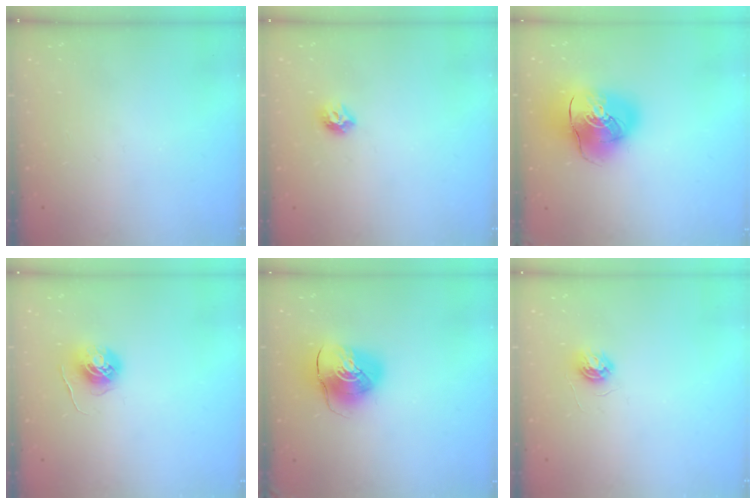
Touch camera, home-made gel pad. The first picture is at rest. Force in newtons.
{"total": 6.1, "press": 6.0, "slide": 0.9}
{"total": 15.9, "press": 15.6, "slide": 2.7}
{"total": 5.9, "press": 5.9, "slide": 0.3}
{"total": 11.3, "press": 11.2, "slide": 1.4}
{"total": 5.2, "press": 5.2, "slide": 0.5}